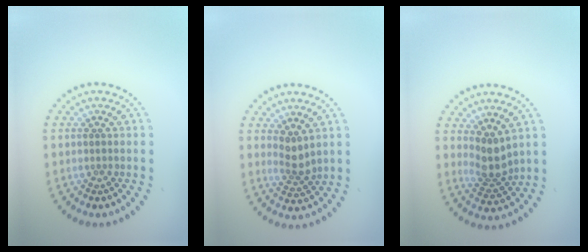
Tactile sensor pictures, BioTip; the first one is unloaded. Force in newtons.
{"total": 2.0, "press": 1.6, "slide": 1.2}
{"total": 2.7, "press": 2.1, "slide": 1.7}